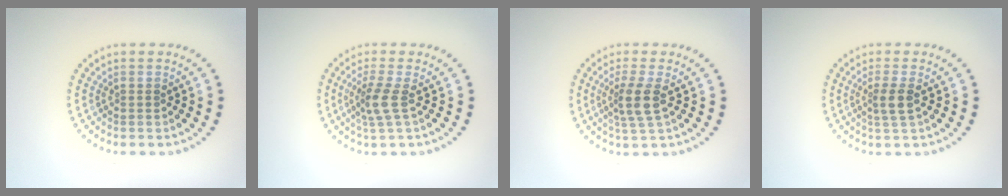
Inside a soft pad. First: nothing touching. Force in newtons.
{"total": 2.4, "press": 1.8, "slide": 1.6}
{"total": 2.8, "press": 2.2, "slide": 1.7}
{"total": 1.9, "press": 1.6, "slide": 1.0}